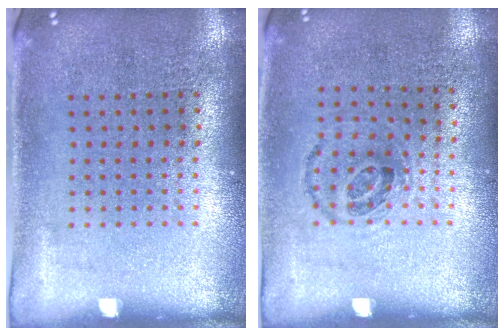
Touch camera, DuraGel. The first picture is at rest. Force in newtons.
{"total": 0.9, "press": 0.7, "slide": 0.6}